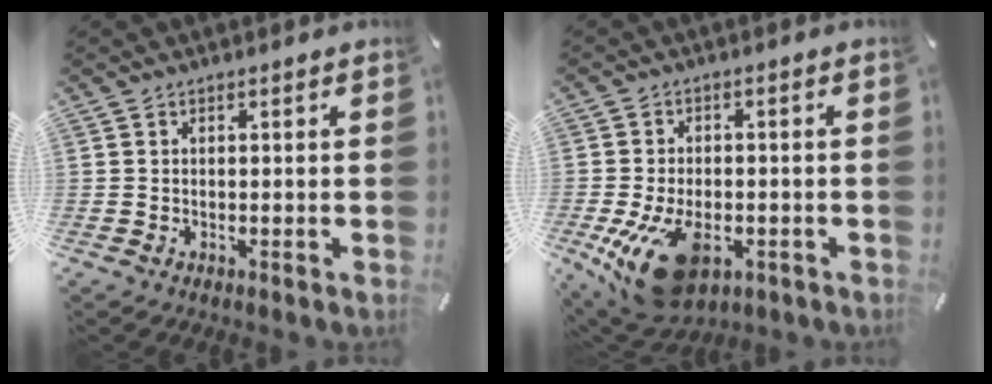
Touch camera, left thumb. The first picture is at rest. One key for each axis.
{"total": 13.6, "fx": -4.6, "fy": 8.0, "fz": 10.0, "tx": -0.197, "ty": -0.001, "tz": -0.077}